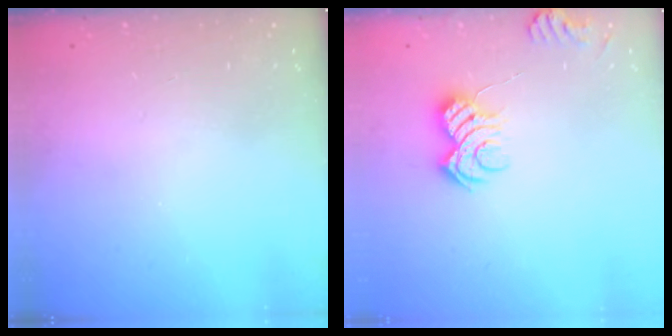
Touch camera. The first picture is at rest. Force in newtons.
{"total": 7.9, "press": 7.8, "slide": 1.2}